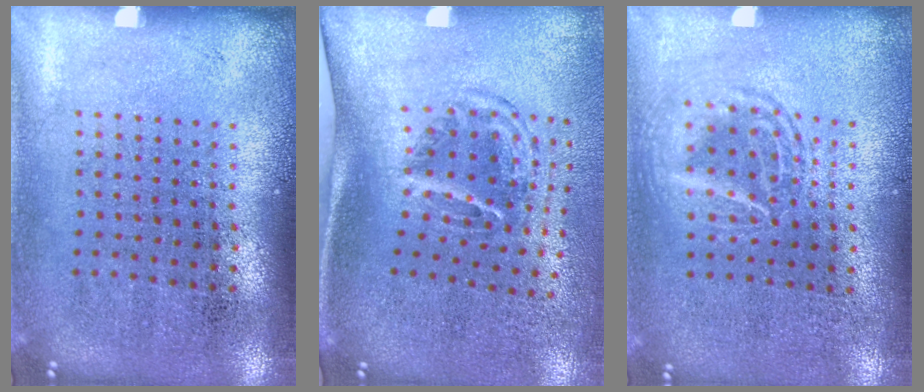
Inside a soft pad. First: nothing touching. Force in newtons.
{"total": 1.9, "press": 1.2, "slide": 1.5}
{"total": 1.4, "press": 1.4, "slide": 0.1}